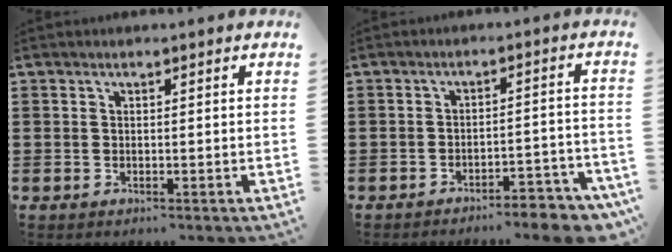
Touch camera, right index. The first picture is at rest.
{"total": 4.4, "force": [-4.2, 0.0, 1.4], "torque": [-0.023, -0.006, -0.083]}